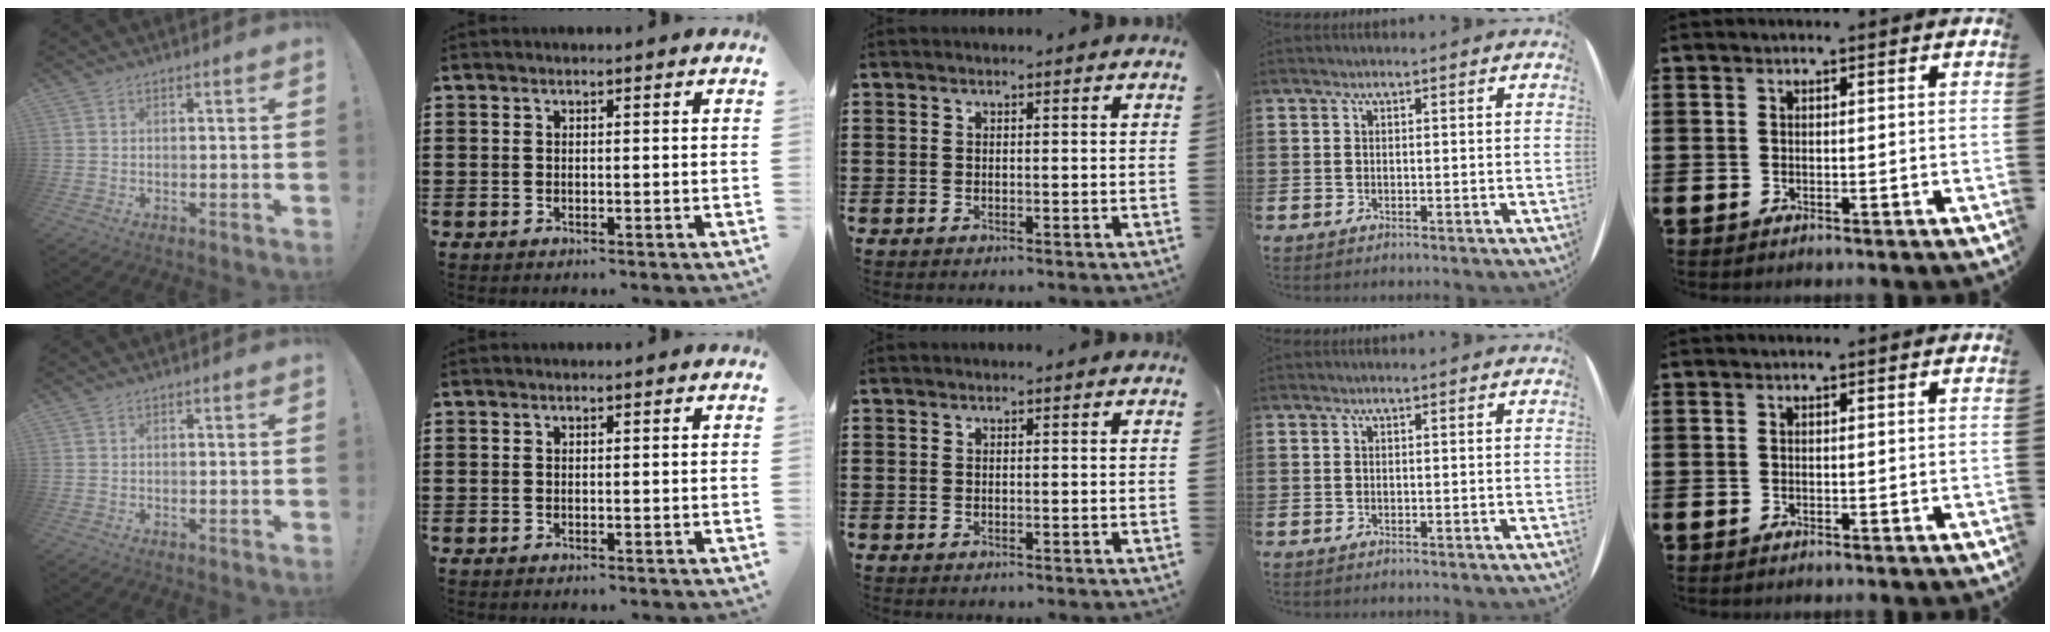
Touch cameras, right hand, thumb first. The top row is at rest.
{}